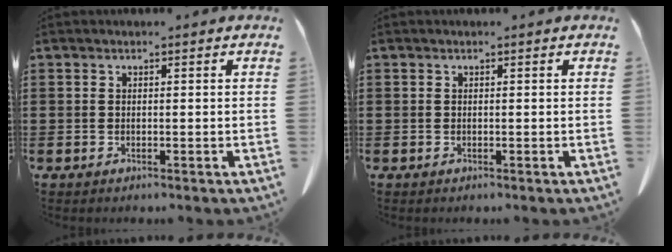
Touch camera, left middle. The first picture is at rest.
{"total": 0.0}